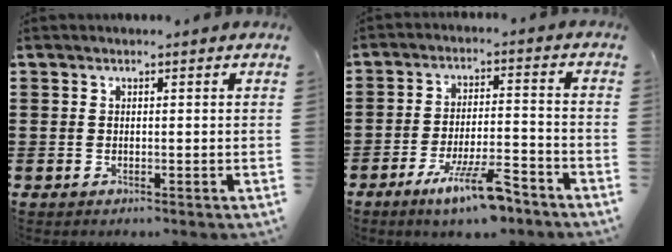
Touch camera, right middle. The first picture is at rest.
{"total": 9.1, "force": [-6.2, 1.6, 6.6], "torque": [-0.125, -0.001, -0.113]}